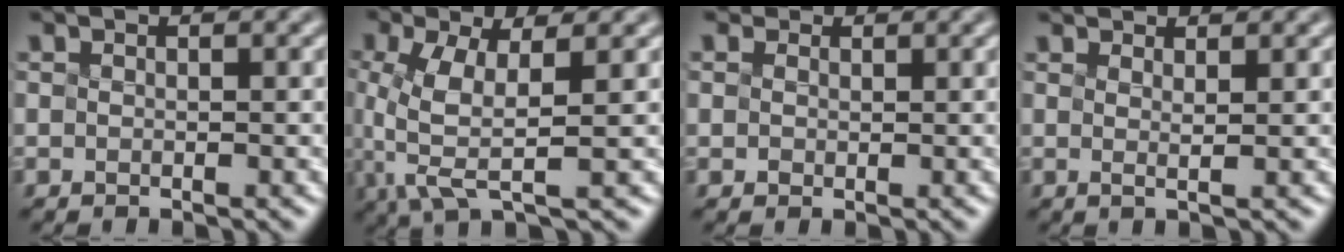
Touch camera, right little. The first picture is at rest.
{"total": 3.0, "force": [-1.4, 0.1, 2.7], "torque": [-0.097, -0.019, 0.008]}
{"total": 1.3, "force": [0.2, -0.1, -1.3], "torque": [-0.002, -0.008, 0.031]}
{"total": 0.9, "force": [0.7, -0.4, 0.4], "torque": [-0.012, -0.007, 0.010]}